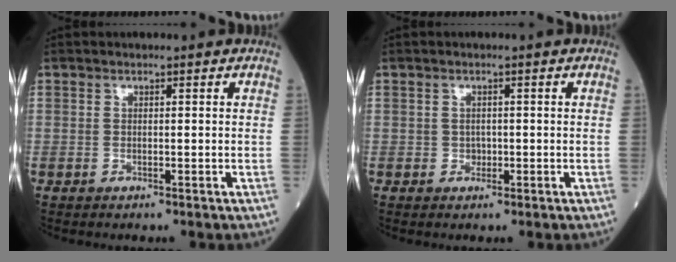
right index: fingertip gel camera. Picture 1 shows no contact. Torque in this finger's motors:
{"motor_torque": [0.04, 0.11, 0.05, 0.01]}